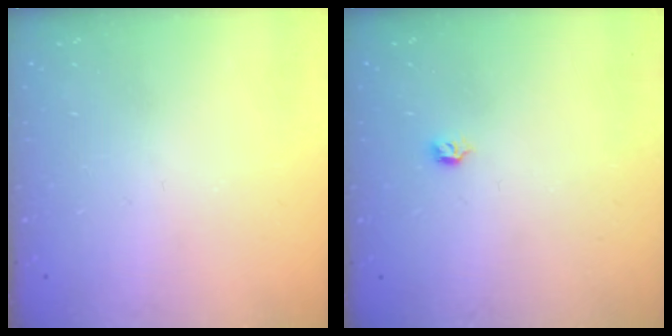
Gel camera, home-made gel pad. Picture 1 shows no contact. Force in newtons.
{"total": 2.8, "press": 2.7, "slide": 0.8}